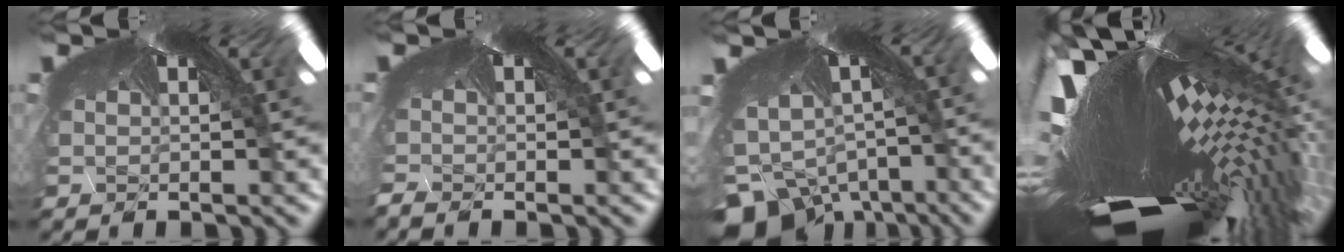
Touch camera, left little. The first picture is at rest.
{"total": 2.4, "force": [-2.4, -0.3, 0.2], "torque": [-0.016, -0.020, -0.017]}
{"total": 9.2, "force": [-9.1, 1.2, -0.6], "torque": [-0.020, -0.099, -0.109]}
{"total": 9.8, "force": [-9.3, -1.1, 3.0], "torque": [-0.107, -0.104, -0.110]}